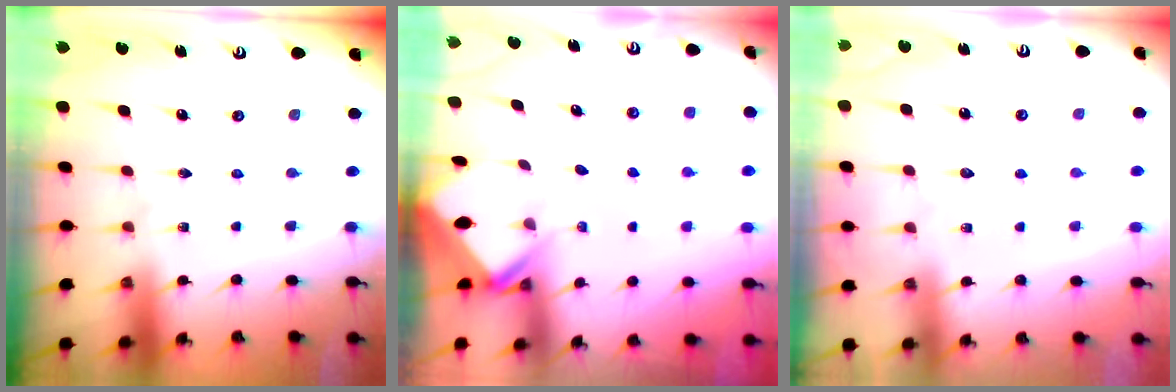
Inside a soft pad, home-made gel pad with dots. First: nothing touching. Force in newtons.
{"total": 2.3, "press": 2.3, "slide": 0.2}
{"total": 4.0, "press": 3.9, "slide": 0.6}